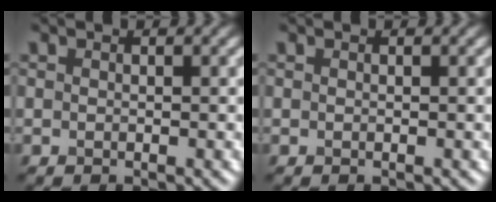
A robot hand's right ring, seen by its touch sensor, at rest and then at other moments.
{"total": 0.0}